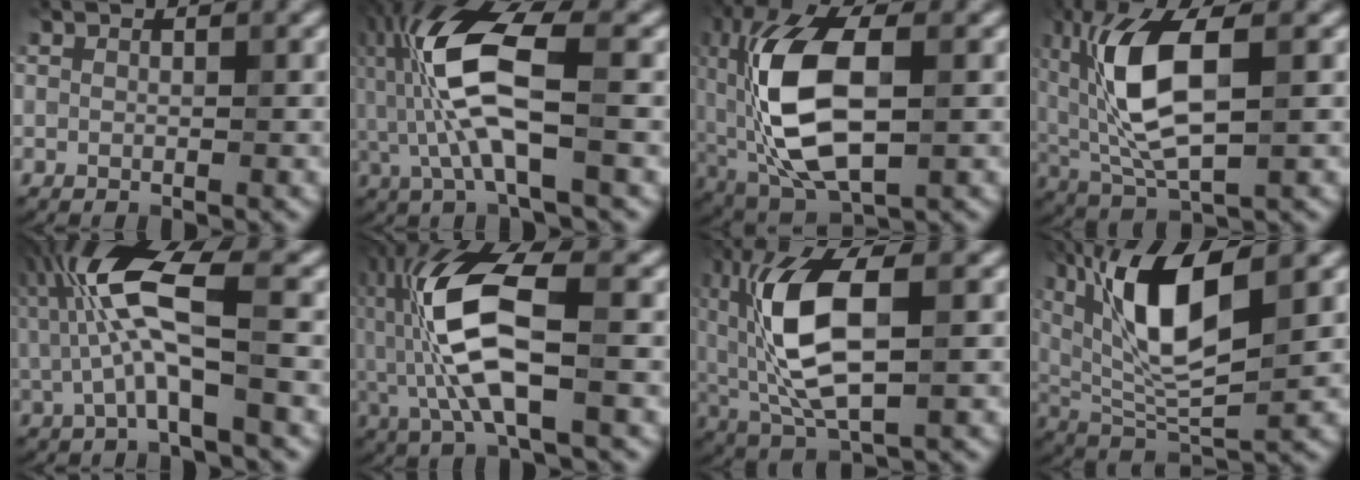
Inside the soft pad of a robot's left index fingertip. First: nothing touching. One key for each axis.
{"total": 9.0, "fx": 0.1, "fy": 2.9, "fz": 8.5, "tx": -0.184, "ty": 0.009, "tz": 0.001}
{"total": 12.6, "fx": 0.1, "fy": 6.3, "fz": 10.9, "tx": -0.229, "ty": 0.004, "tz": 0.001}
{"total": 9.5, "fx": 1.7, "fy": 3.8, "fz": 8.6, "tx": -0.180, "ty": 0.003, "tz": 0.033}
{"total": 8.0, "fx": 1.1, "fy": 2.1, "fz": 7.6, "tx": -0.159, "ty": 0.003, "tz": 0.019}
{"total": 9.9, "fx": -0.6, "fy": 3.5, "fz": 9.3, "tx": -0.204, "ty": 0.016, "tz": -0.016}
{"total": 10.4, "fx": 1.2, "fy": 4.2, "fz": 9.4, "tx": -0.198, "ty": 0.003, "tz": 0.024}
{"total": 9.8, "fx": 3.2, "fy": 3.2, "fz": 8.6, "tx": -0.166, "ty": -0.003, "tz": 0.059}